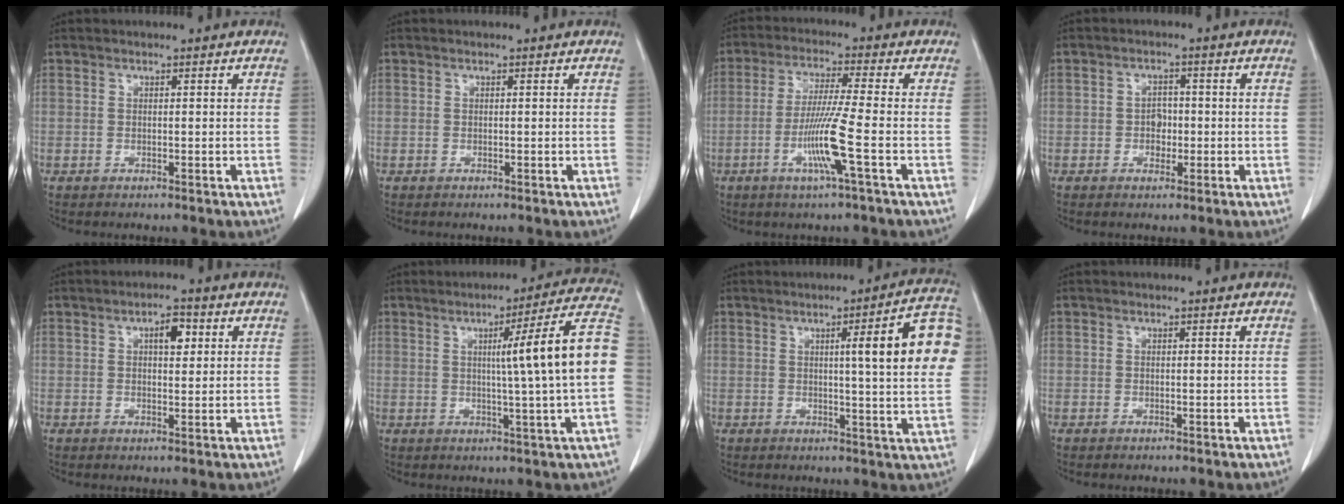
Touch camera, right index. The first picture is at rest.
{"total": 0.0}
{"total": 8.7, "force": [-2.9, -1.2, 8.1], "torque": [-0.159, -0.013, -0.059]}
{"total": 2.6, "force": [-0.5, 1.9, 1.6], "torque": [-0.019, 0.007, -0.009]}
{"total": 3.7, "force": [1.3, 1.5, 3.2], "torque": [-0.051, 0.006, 0.017]}
{"total": 13.9, "force": [0.9, -1.9, 13.7], "torque": [-0.185, 0.012, 0.008]}
{"total": 12.1, "force": [2.5, 0.7, 11.8], "torque": [-0.145, 0.014, 0.025]}
{"total": 0.0}